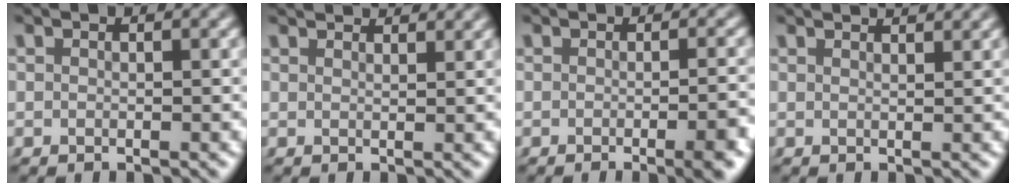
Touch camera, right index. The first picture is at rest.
{"total": 2.4, "force": [2.3, -0.3, 0.6], "torque": [0.002, 0.001, 0.034]}
{"total": 3.1, "force": [-1.4, 0.4, 2.7], "torque": [-0.028, 0.007, -0.031]}
{"total": 1.9, "force": [1.7, -0.4, 0.8], "torque": [-0.003, 0.001, 0.027]}